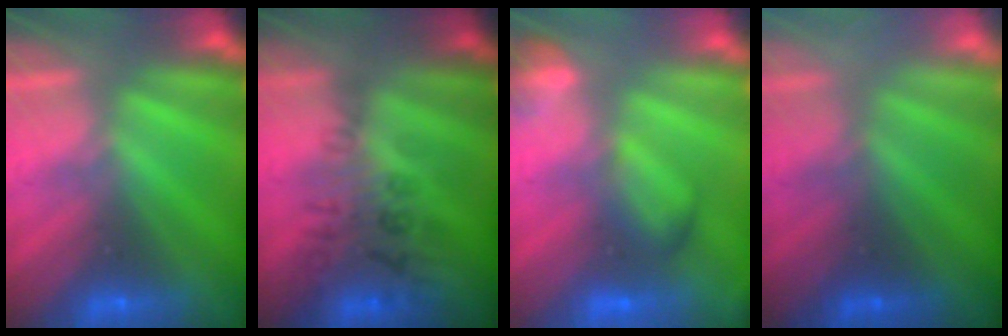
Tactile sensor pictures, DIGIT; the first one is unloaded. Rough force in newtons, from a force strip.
{"total": 2.9}
{"total": 2.6}
{"total": 2.9}